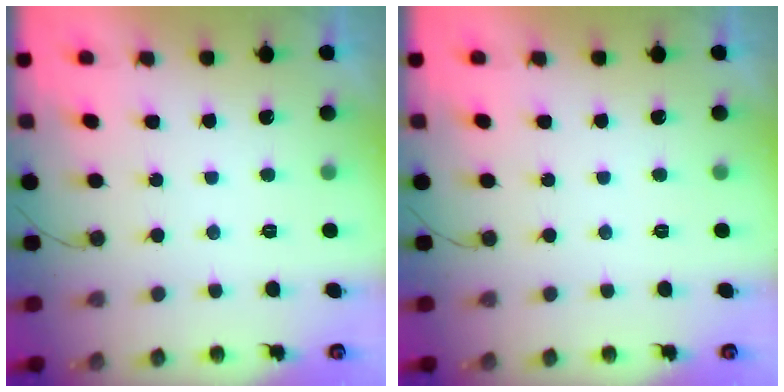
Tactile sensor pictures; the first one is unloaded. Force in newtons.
{"total": 0.0}